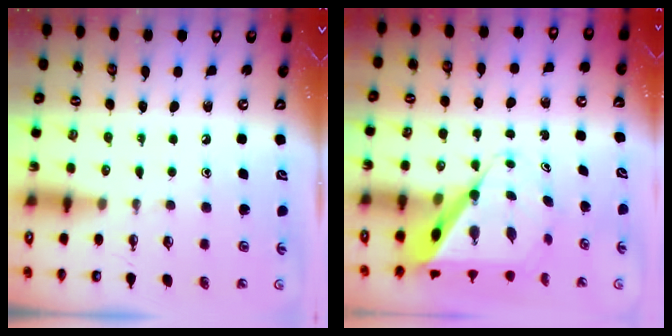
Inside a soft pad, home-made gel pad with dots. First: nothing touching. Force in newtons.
{"total": 9.3, "press": 9.3, "slide": 0.8}